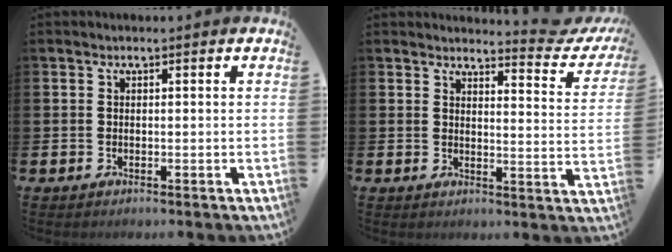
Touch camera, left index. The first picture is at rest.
{"total": 3.7, "force": [3.6, 0.3, 0.8], "torque": [-0.005, -0.035, 0.053]}